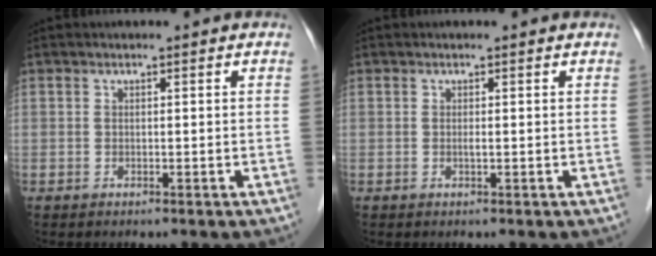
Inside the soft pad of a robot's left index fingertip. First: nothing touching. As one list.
[{"total": 0.5, "force": [-0.3, 0.0, 0.4], "torque": [-0.010, -0.006, -0.006]}]